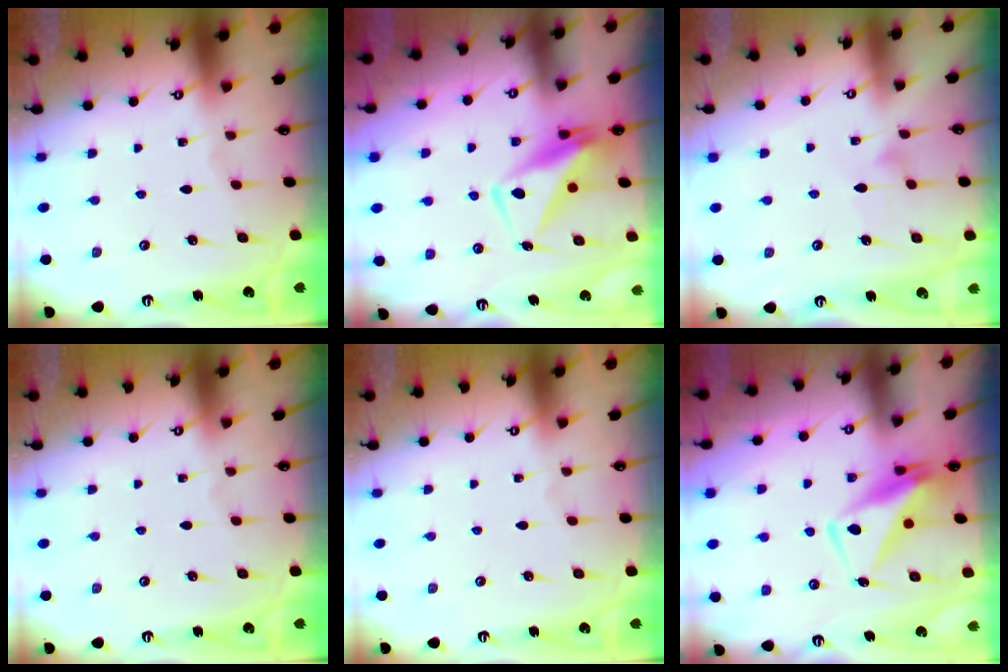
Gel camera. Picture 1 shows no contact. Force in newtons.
{"total": 10.9, "press": 10.8, "slide": 1.6}
{"total": 6.0, "press": 5.9, "slide": 0.4}
{"total": 0.0}
{"total": 0.0}
{"total": 10.9, "press": 10.8, "slide": 1.6}